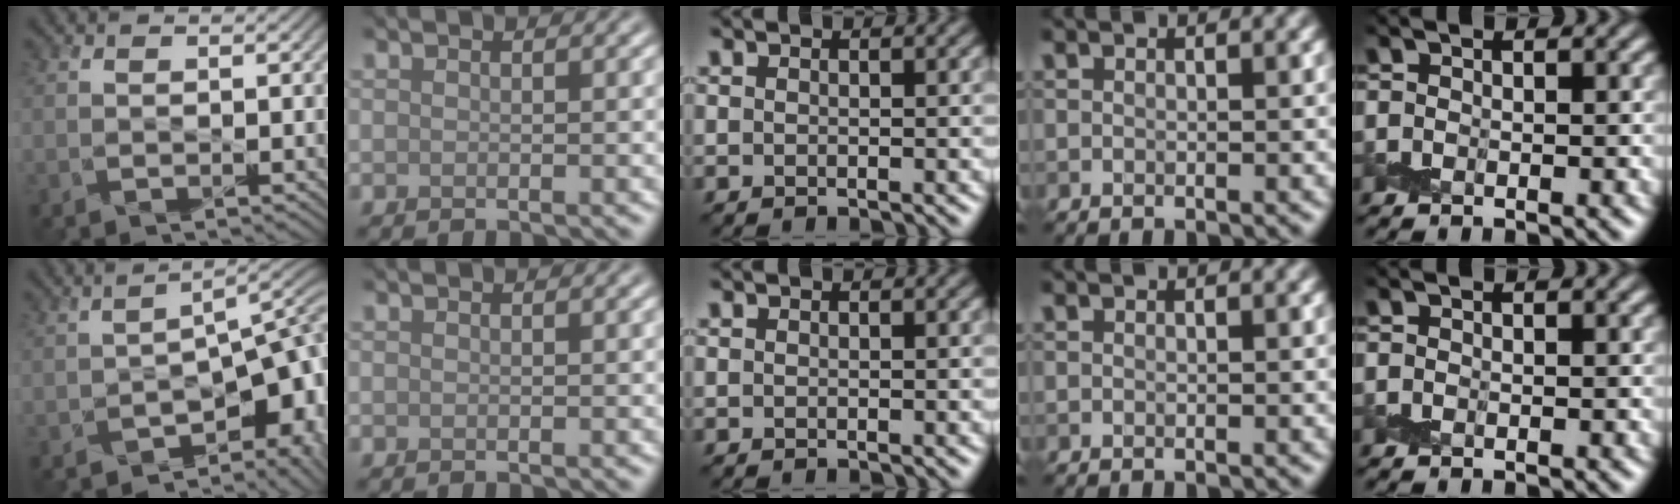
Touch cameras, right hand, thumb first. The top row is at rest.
{"thumb": {"total": 9.4, "force": [-5.7, 3.9, 6.4], "torque": [-0.081, -0.021, -0.072]}}